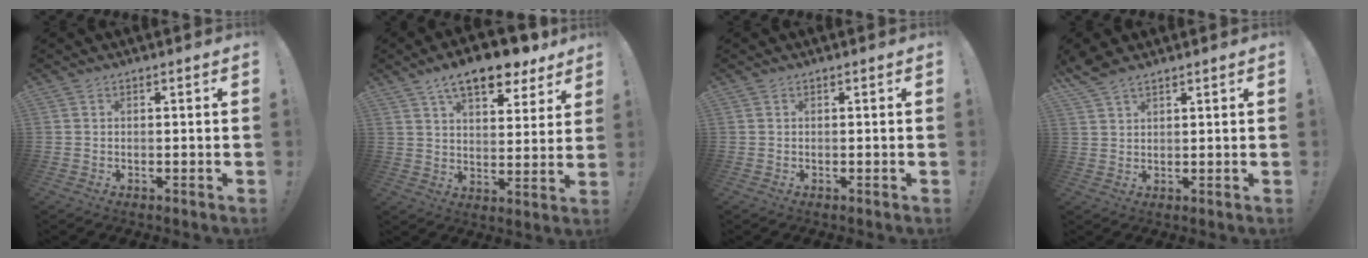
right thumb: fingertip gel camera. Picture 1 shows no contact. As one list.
[{"total": 13.7, "force": [9.6, 5.3, 8.3], "torque": [-0.124, -0.057, 0.165]}, {"total": 0.0}, {"total": 4.9, "force": [4.1, 1.6, 2.2], "torque": [-0.044, -0.019, 0.080]}]